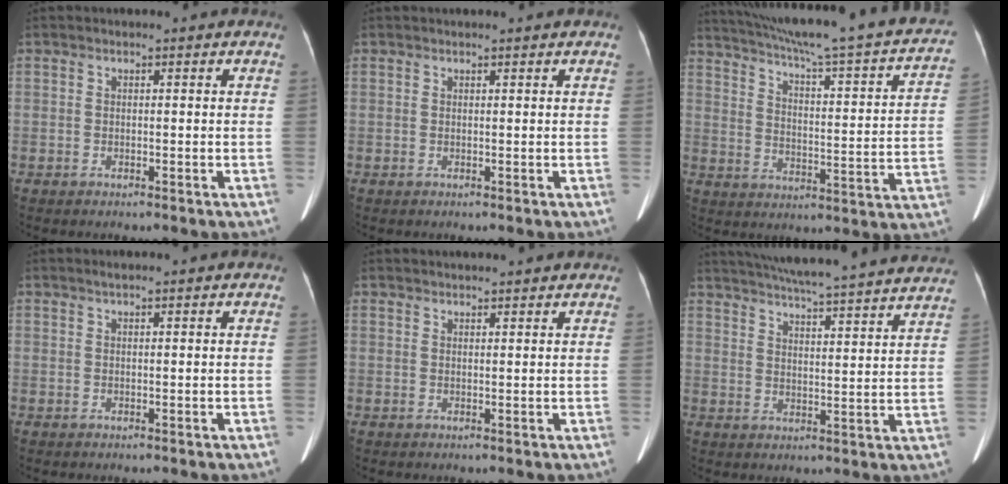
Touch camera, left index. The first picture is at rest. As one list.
[{"total": 1.1, "force": [1.0, 0.1, 0.4], "torque": [-0.009, 0.012, 0.014]}, {"total": 29.1, "force": [24.3, 2.4, 15.8], "torque": [-0.242, -0.028, 0.308]}, {"total": 0.8, "force": [0.6, 0.0, 0.5], "torque": [-0.013, 0.006, 0.014]}, {"total": 4.9, "force": [4.6, 0.9, 1.4], "torque": [-0.015, 0.025, 0.057]}, {"total": 28.0, "force": [25.6, 0.9, 11.3], "torque": [-0.186, -0.024, 0.324]}]